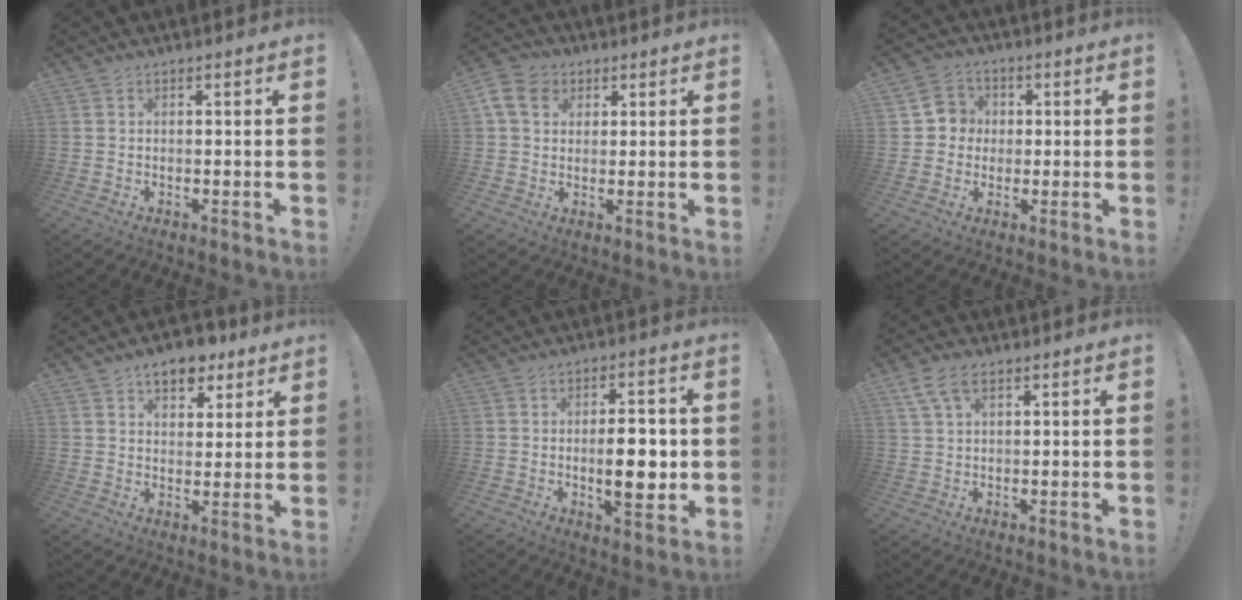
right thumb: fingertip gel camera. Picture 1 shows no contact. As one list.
[{"total": 9.5, "force": [3.4, 7.5, 4.6], "torque": [-0.083, 0.000, 0.070]}, {"total": 7.7, "force": [0.5, 7.5, 1.8], "torque": [-0.018, 0.010, 0.014]}, {"total": 9.6, "force": [6.1, 5.6, 4.9], "torque": [-0.059, -0.031, 0.110]}, {"total": 10.3, "force": [-0.8, 3.8, 9.6], "torque": [-0.143, -0.005, -0.017]}, {"total": 7.1, "force": [3.6, 3.7, 4.8], "torque": [-0.095, -0.004, 0.070]}]